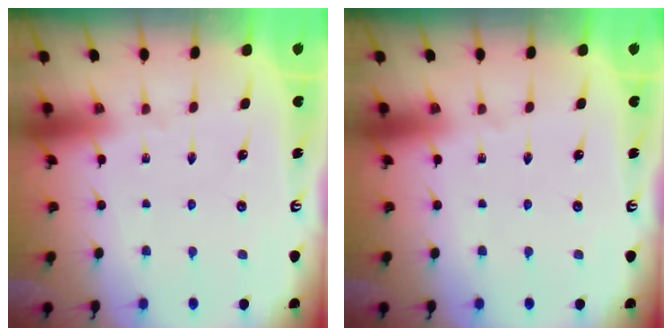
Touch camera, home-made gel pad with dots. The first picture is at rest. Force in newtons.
{"total": 0.0}